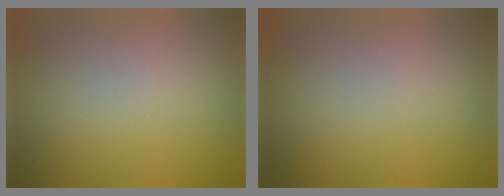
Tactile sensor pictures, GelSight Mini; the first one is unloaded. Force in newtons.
{"total": 0.0}